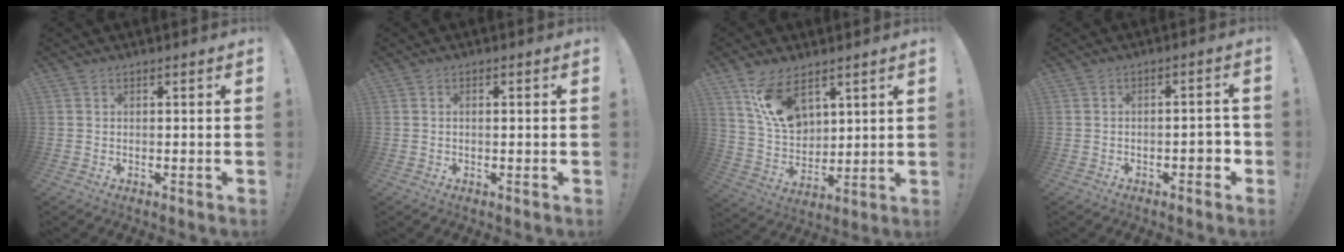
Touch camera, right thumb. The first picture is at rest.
{"total": 0.7, "force": [-0.2, 0.2, 0.6], "torque": [-0.010, 0.001, -0.003]}
{"total": 13.8, "force": [8.1, 8.1, 7.8], "torque": [-0.141, -0.036, 0.159]}
{"total": 4.1, "force": [-1.9, 1.9, 3.1], "torque": [-0.037, 0.008, -0.033]}